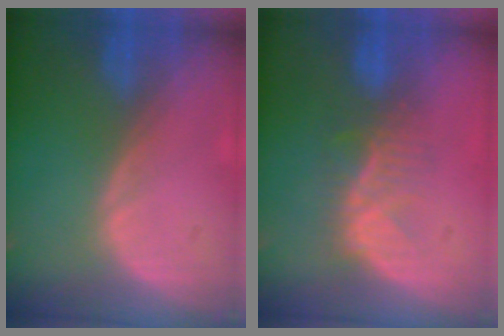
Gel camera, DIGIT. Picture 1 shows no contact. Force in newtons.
{"total": 5.2, "press": 5.0, "slide": 1.3}